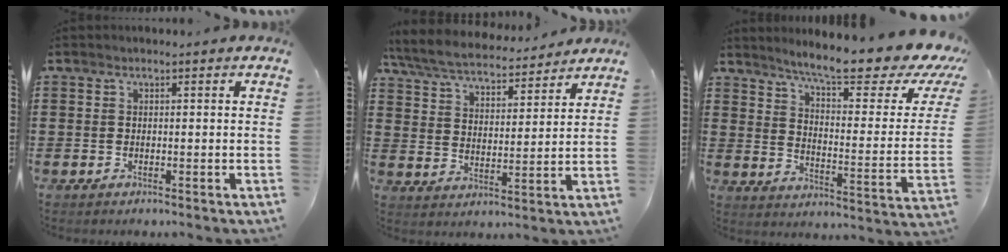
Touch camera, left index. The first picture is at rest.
{"total": 6.2, "force": [5.9, 0.8, 1.9], "torque": [-0.063, -0.034, 0.101]}
{"total": 10.7, "force": [8.6, 0.2, 6.4], "torque": [-0.122, -0.065, 0.135]}